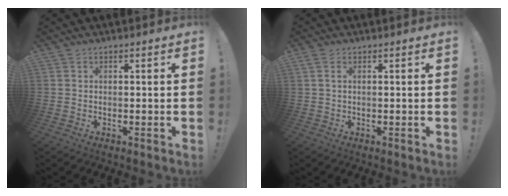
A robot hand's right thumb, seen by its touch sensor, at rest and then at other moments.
{"total": 2.1, "force": [0.8, 0.9, 1.7], "torque": [-0.041, 0.005, 0.016]}